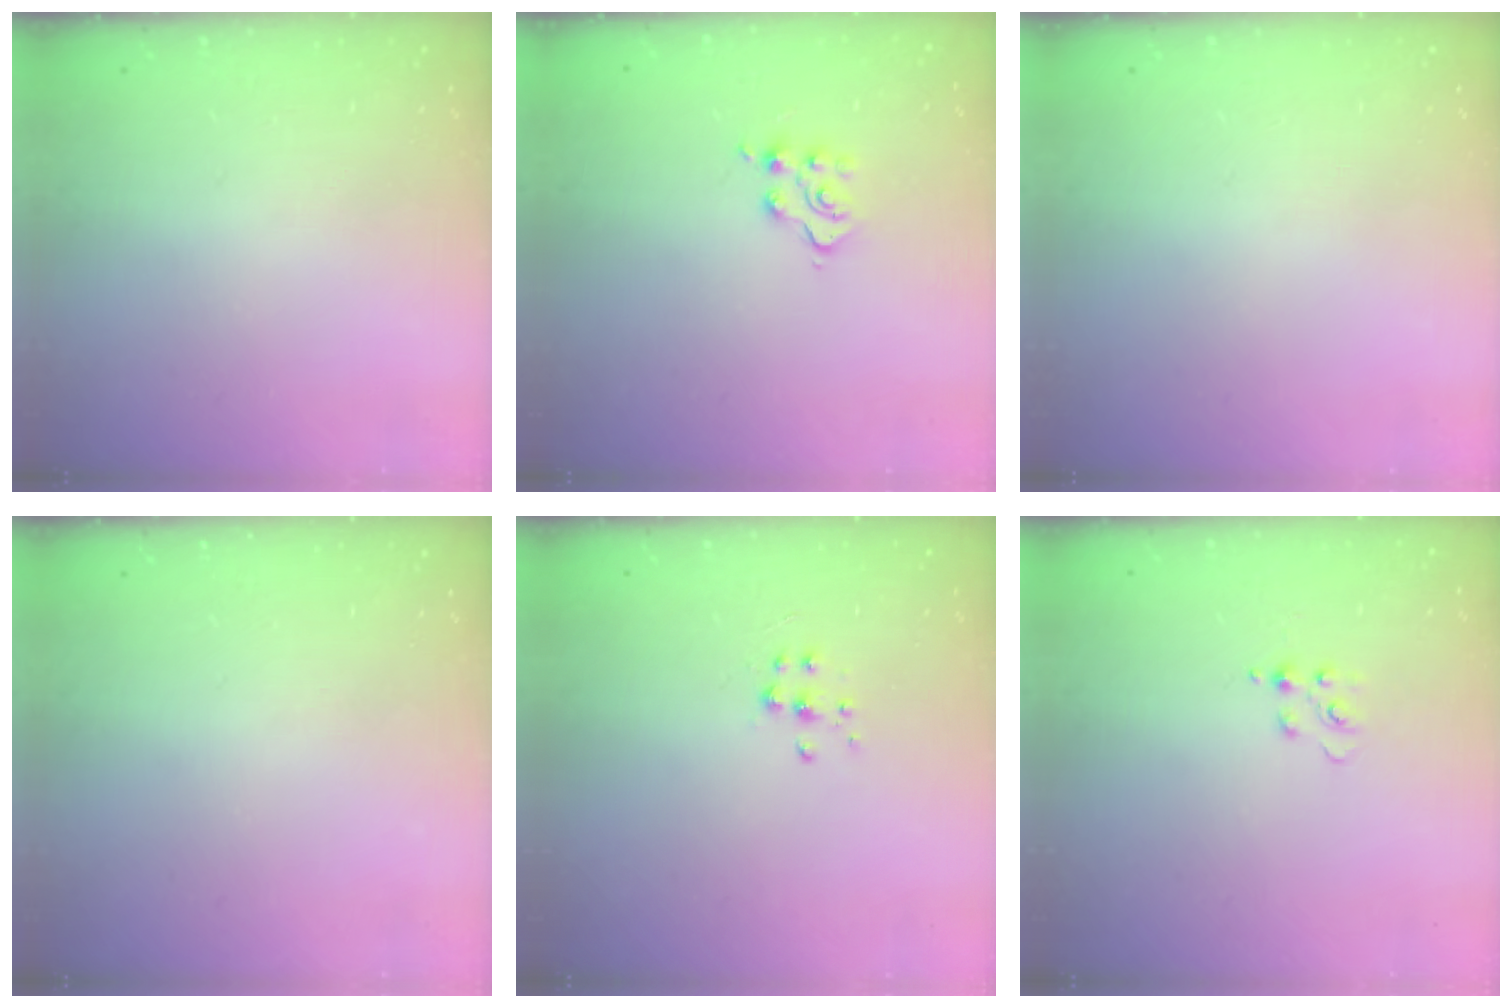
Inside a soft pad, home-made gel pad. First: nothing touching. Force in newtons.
{"total": 4.4, "press": 4.4, "slide": 0.3}
{"total": 0.0}
{"total": 0.0}
{"total": 5.8, "press": 5.8, "slide": 0.5}
{"total": 4.9, "press": 4.9, "slide": 0.5}